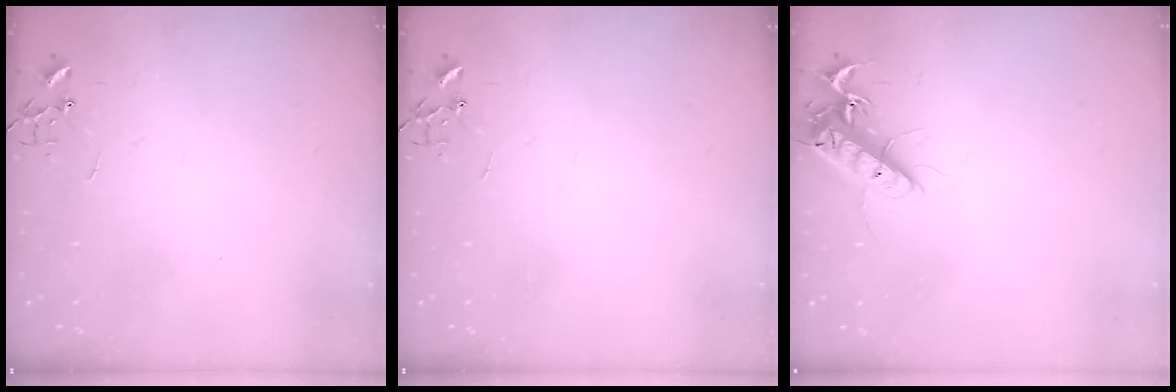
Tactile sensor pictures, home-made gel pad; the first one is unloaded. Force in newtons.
{"total": 0.0}
{"total": 14.2, "press": 14.2, "slide": 1.4}